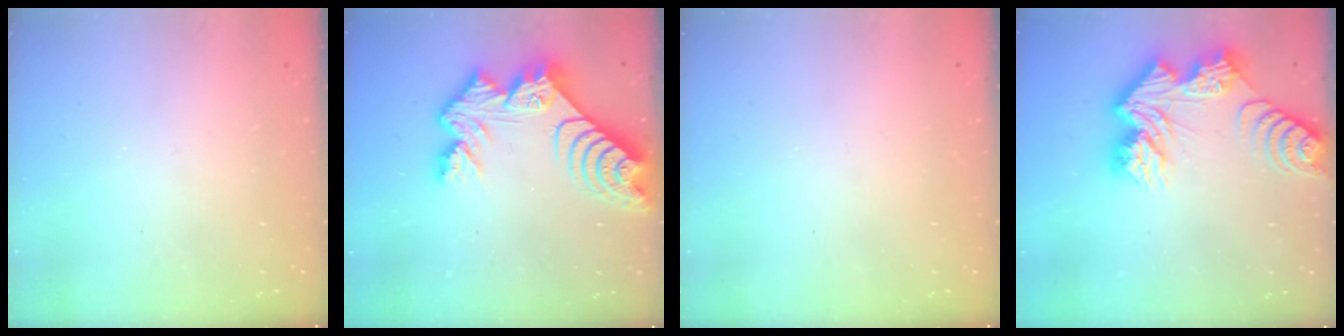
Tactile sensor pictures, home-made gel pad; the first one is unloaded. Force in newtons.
{"total": 13.8, "press": 13.8, "slide": 1.3}
{"total": 0.0}
{"total": 15.0, "press": 15.0, "slide": 1.2}